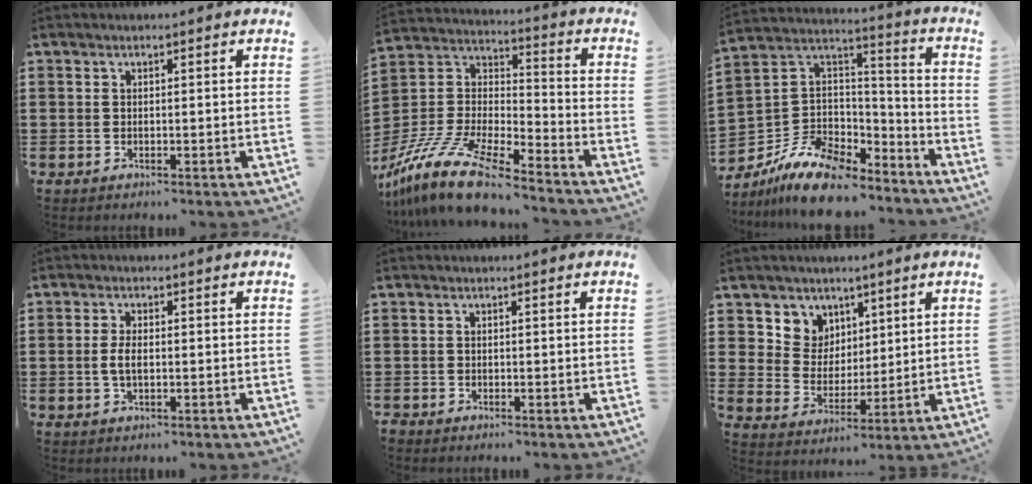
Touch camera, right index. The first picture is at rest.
{"total": 14.8, "force": [-12.5, 2.9, 7.4], "torque": [-0.162, 0.035, -0.243]}
{"total": 12.0, "force": [-9.2, 5.8, 5.2], "torque": [-0.118, 0.031, -0.174]}
{"total": 2.7, "force": [-0.3, 1.2, 2.5], "torque": [-0.062, -0.003, -0.011]}
{"total": 0.6, "force": [-0.5, 0.4, -0.1], "torque": [0.001, 0.004, -0.013]}
{"total": 6.3, "force": [3.9, 5.0, -0.3], "torque": [-0.036, -0.012, 0.073]}